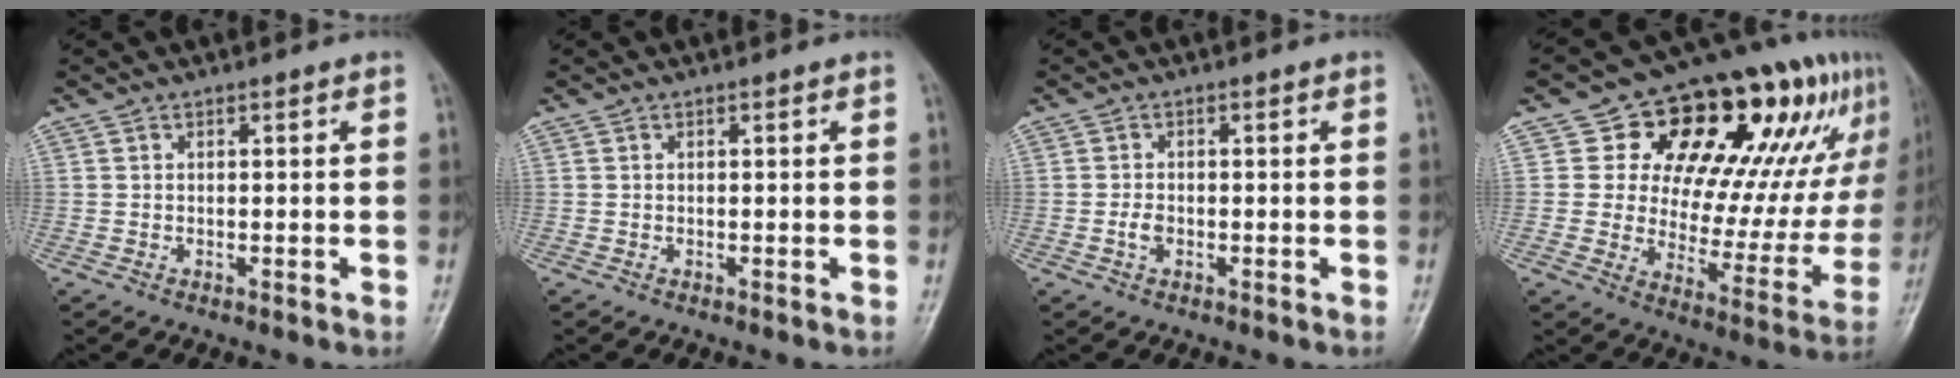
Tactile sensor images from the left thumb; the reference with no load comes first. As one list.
[{"total": 0.0}, {"total": 1.6, "force": [-0.8, 1.0, 0.9], "torque": [-0.021, 0.005, -0.017]}, {"total": 25.2, "force": [12.0, 13.7, 17.4], "torque": [-0.182, -0.006, 0.184]}]